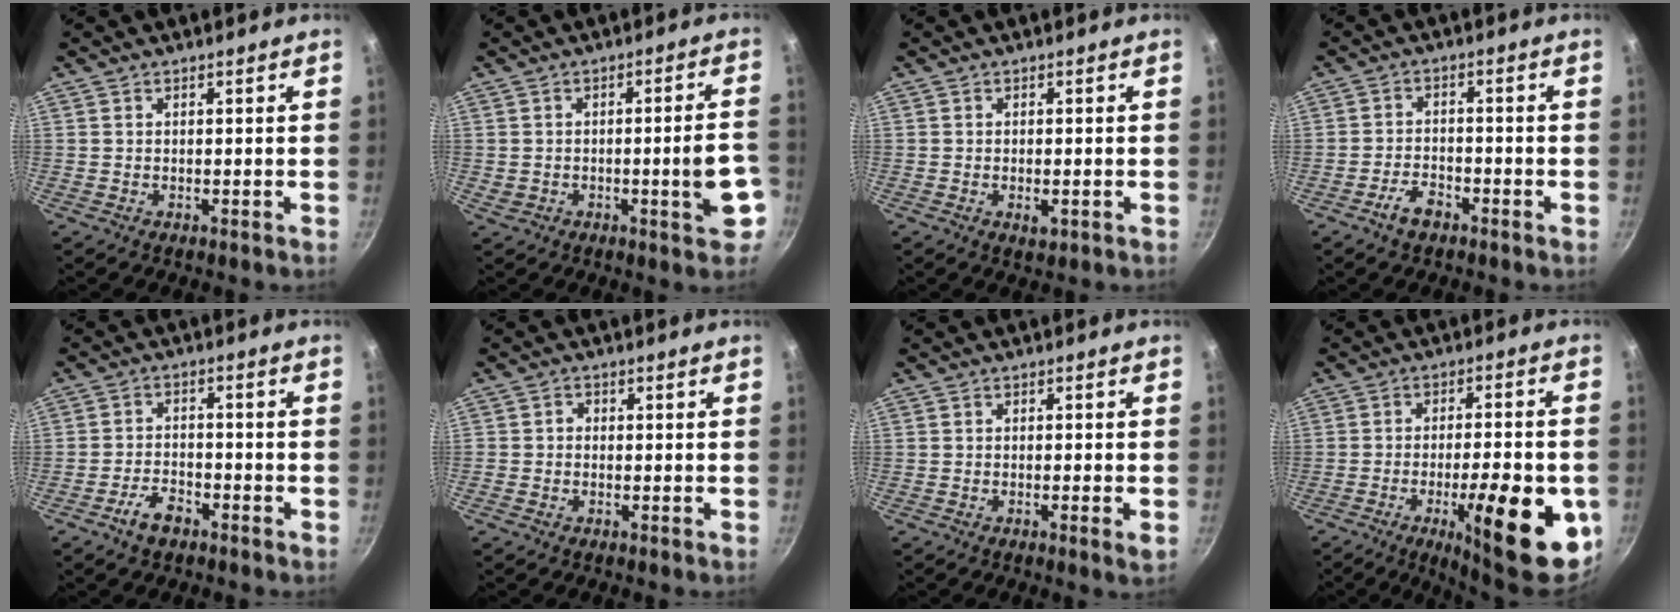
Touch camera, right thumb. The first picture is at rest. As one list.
[{"total": 8.5, "force": [-2.2, 2.5, 7.8], "torque": [-0.094, 0.021, -0.021]}, {"total": 2.3, "force": [-0.7, 1.1, 1.9], "torque": [-0.034, -0.002, -0.010]}, {"total": 4.5, "force": [-3.0, 2.1, 2.6], "torque": [-0.043, 0.024, -0.053]}, {"total": 5.0, "force": [-3.3, 2.4, 3.0], "torque": [-0.048, 0.026, -0.060]}, {"total": 1.3, "force": [-0.4, 1.2, 0.4], "torque": [-0.004, 0.006, -0.010]}, {"total": 2.3, "force": [-0.7, 0.2, 2.2], "torque": [-0.040, -0.004, -0.012]}, {"total": 21.2, "force": [-6.8, 6.4, 19.0], "torque": [-0.229, 0.012, -0.089]}]